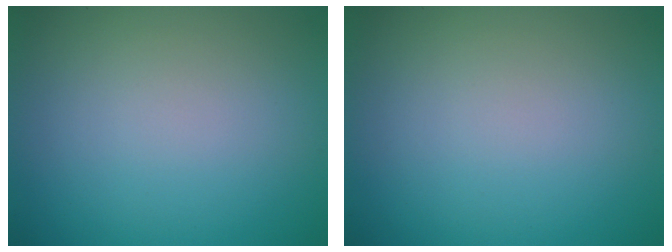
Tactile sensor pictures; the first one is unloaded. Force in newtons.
{"total": 0.0}